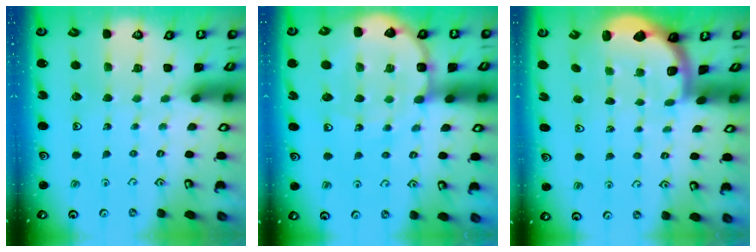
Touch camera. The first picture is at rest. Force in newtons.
{"total": 10.8, "press": 10.5, "slide": 2.4}
{"total": 1.9, "press": 1.8, "slide": 0.5}